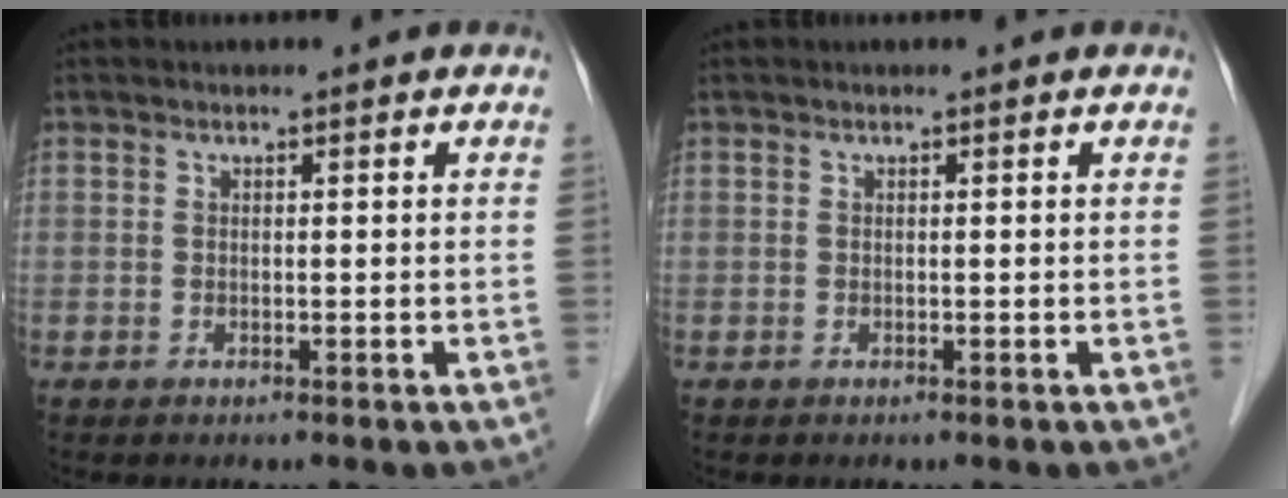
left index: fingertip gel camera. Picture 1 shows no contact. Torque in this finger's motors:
{"motor_torque": [0.00, 0.00, 0.00, 0.00]}